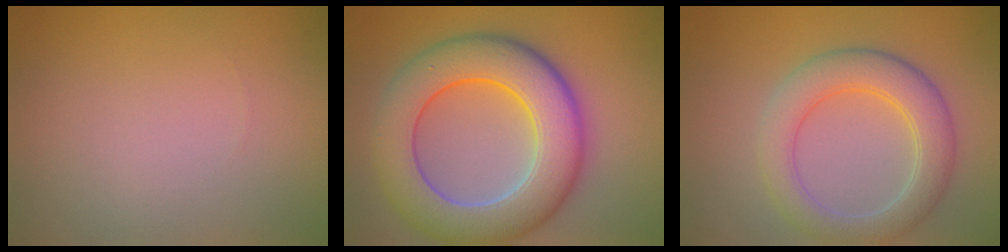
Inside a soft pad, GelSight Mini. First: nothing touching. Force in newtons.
{"total": 10.3, "press": 10.3, "slide": 0.7}
{"total": 5.2, "press": 5.2, "slide": 0.6}